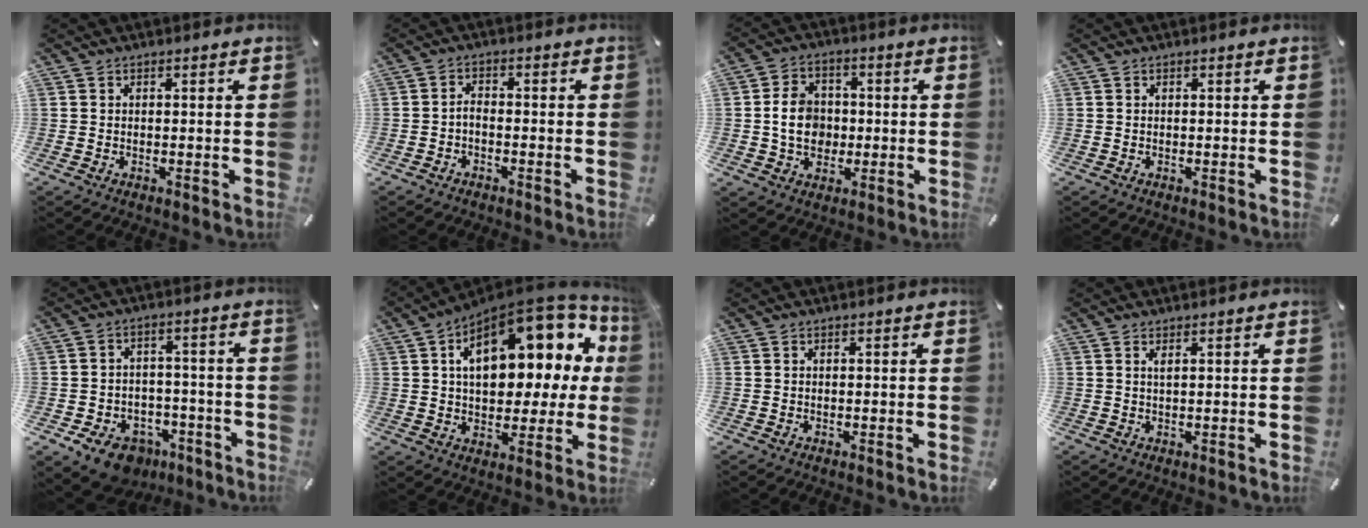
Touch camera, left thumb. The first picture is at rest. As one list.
[{"total": 2.4, "force": [-1.6, 1.3, 1.3], "torque": [-0.025, 0.010, -0.031]}, {"total": 8.6, "force": [-0.3, 7.2, 4.6], "torque": [-0.082, 0.008, -0.007]}, {"total": 0.0}, {"total": 9.8, "force": [-6.2, 6.5, 3.9], "torque": [-0.066, 0.052, -0.104]}, {"total": 21.7, "force": [7.7, 12.0, 16.4], "torque": [-0.233, -0.047, 0.129]}, {"total": 0.0}, {"total": 1.2, "force": [0.6, 0.1, 1.0], "torque": [-0.022, -0.001, 0.010]}]